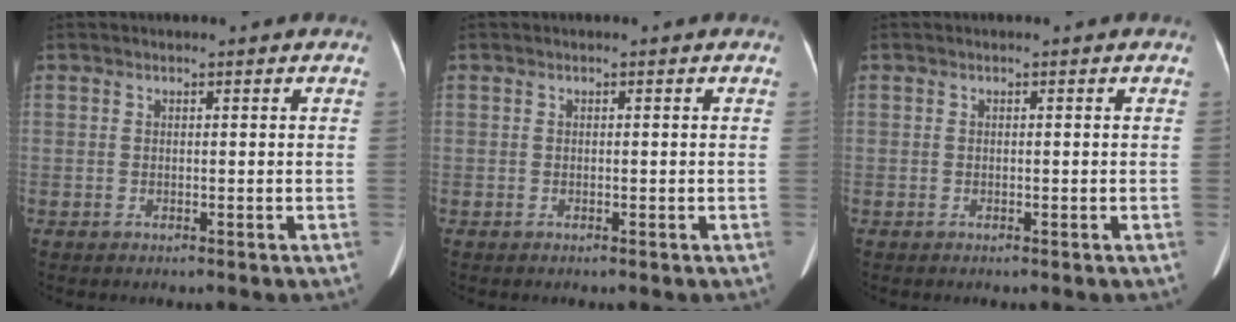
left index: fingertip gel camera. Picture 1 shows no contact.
{"total": 0.0}
{"total": 0.0}